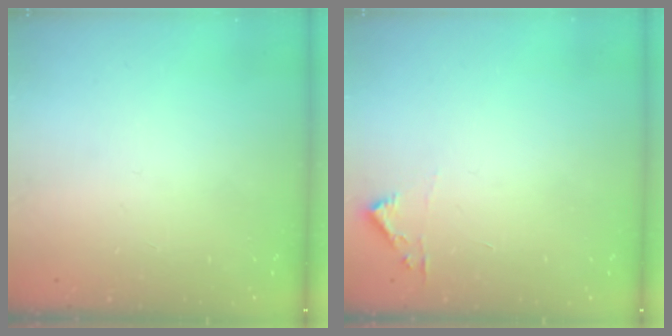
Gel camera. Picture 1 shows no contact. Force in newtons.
{"total": 3.3, "press": 3.3, "slide": 0.4}